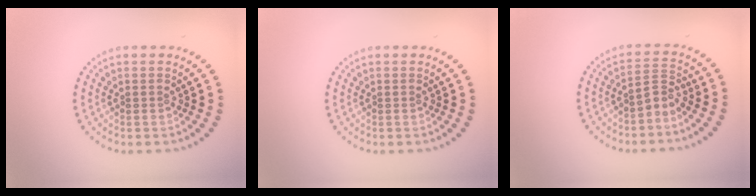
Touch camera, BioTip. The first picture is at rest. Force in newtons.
{"total": 0.0}
{"total": 2.1, "press": 1.4, "slide": 1.5}